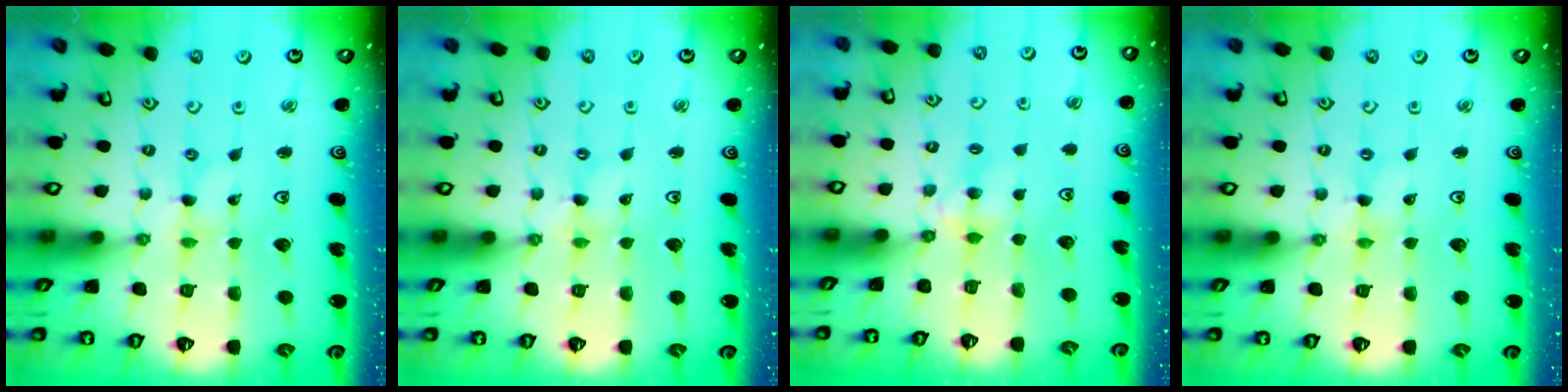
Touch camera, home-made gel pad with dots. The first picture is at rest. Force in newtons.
{"total": 0.0}
{"total": 4.0, "press": 4.0, "slide": 0.7}
{"total": 0.0}